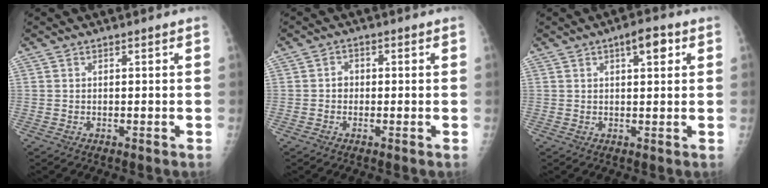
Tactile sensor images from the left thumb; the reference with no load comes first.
{"total": 1.8, "force": [-0.2, 1.6, 0.8], "torque": [0.001, 0.006, -0.007]}
{"total": 4.7, "force": [2.1, 1.7, 3.8], "torque": [-0.047, -0.002, 0.029]}